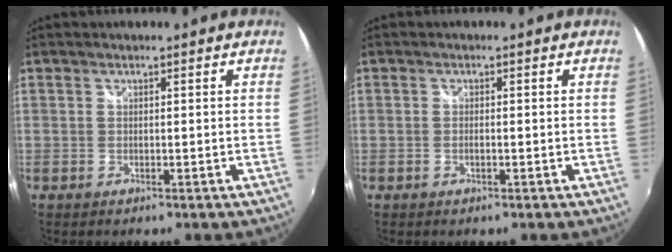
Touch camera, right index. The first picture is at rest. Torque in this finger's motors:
{"motor_torque": [-0.08, 0.00, 0.11, 0.00]}